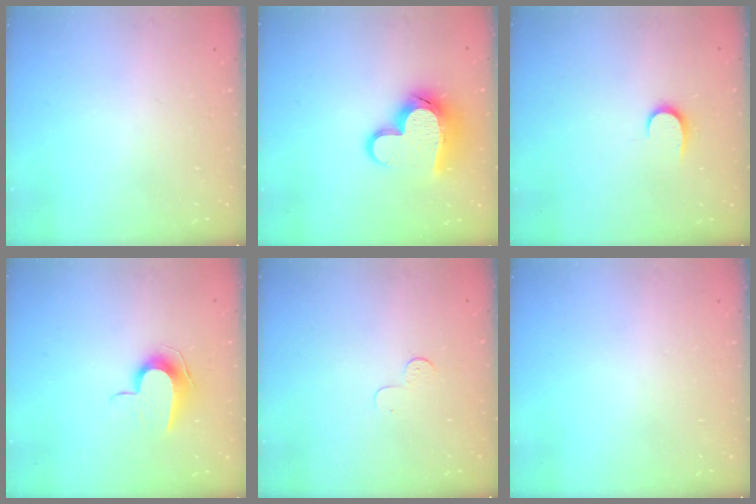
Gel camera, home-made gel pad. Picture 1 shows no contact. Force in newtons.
{"total": 14.9, "press": 14.9, "slide": 0.9}
{"total": 6.2, "press": 6.1, "slide": 0.6}
{"total": 9.4, "press": 9.4, "slide": 0.5}
{"total": 3.2, "press": 3.2, "slide": 0.4}
{"total": 0.0}